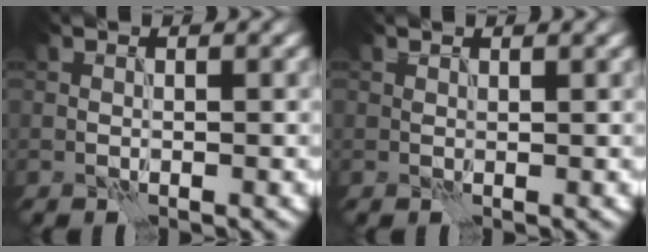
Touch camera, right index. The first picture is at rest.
{"total": 0.6, "force": [0.5, 0.1, 0.2], "torque": [-0.003, -0.002, 0.005]}